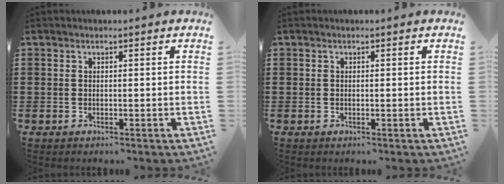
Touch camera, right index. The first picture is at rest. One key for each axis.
{"total": 0.0}